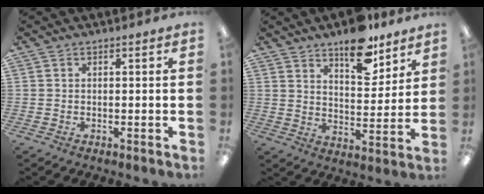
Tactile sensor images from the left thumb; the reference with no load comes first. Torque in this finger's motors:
{"motor_torque": [1.38, 0.92, 0.66, -0.71, 0.01]}